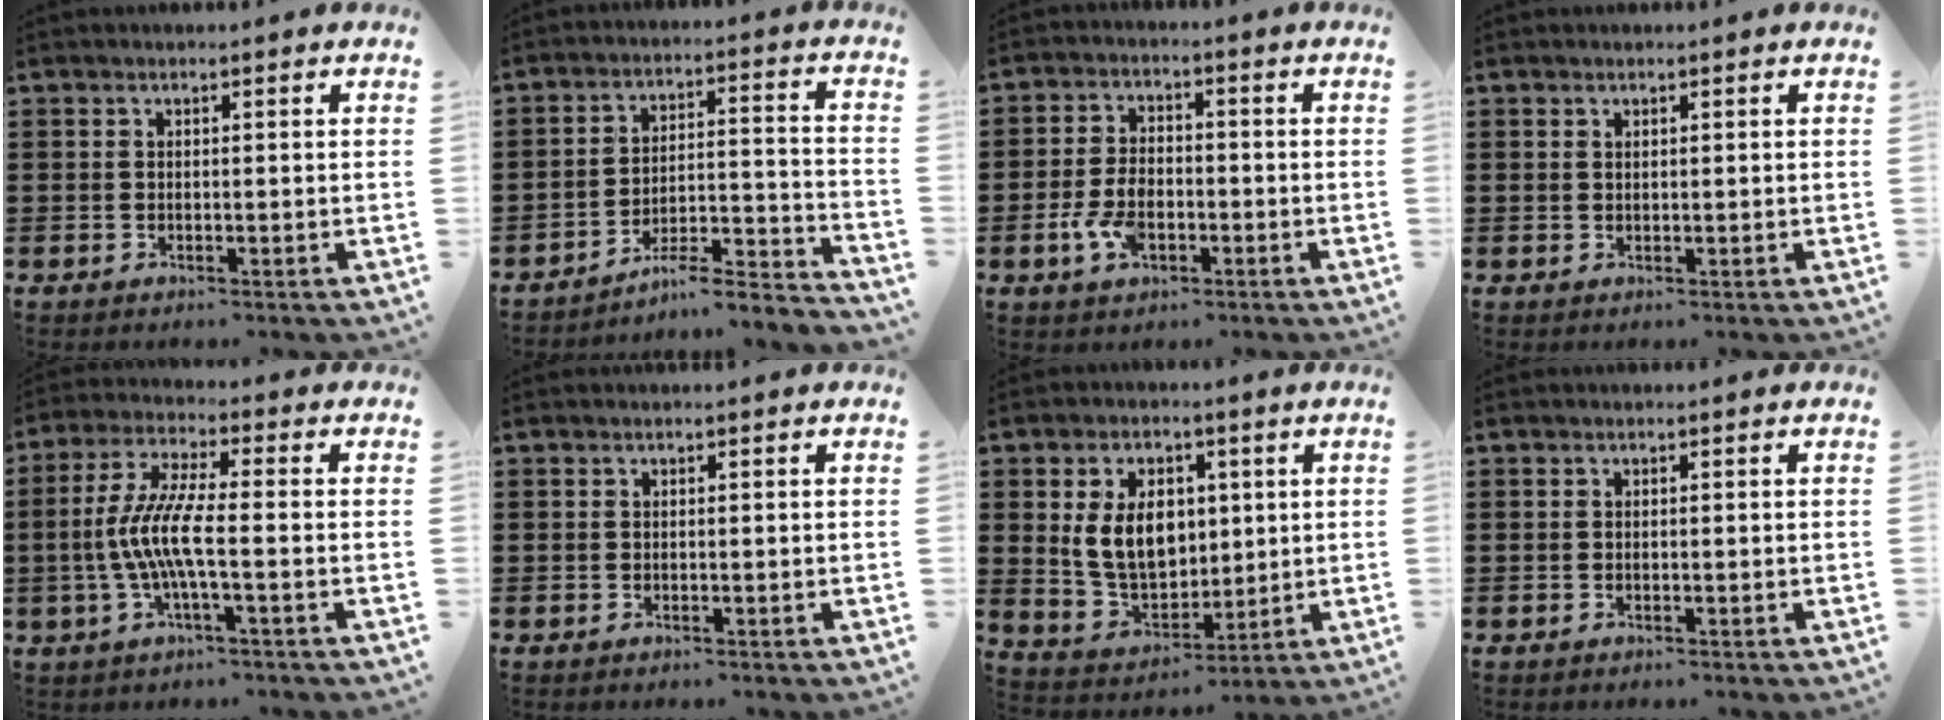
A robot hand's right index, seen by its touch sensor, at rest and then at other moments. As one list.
[{"total": 5.1, "force": [-4.7, 0.4, 1.9], "torque": [-0.035, -0.012, -0.096]}, {"total": 5.9, "force": [-2.1, 3.4, 4.3], "torque": [-0.101, 0.000, -0.042]}, {"total": 0.5, "force": [0.4, 0.4, 0.1], "torque": [-0.004, 0.001, 0.008]}, {"total": 8.0, "force": [-1.8, 1.3, 7.7], "torque": [-0.175, -0.015, -0.044]}, {"total": 0.0}, {"total": 9.6, "force": [1.8, 6.7, 6.6], "torque": [-0.155, 0.012, 0.031]}, {"total": 0.0}]